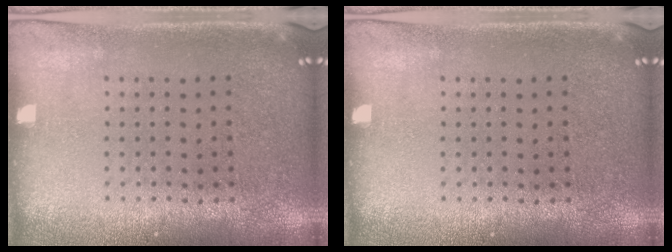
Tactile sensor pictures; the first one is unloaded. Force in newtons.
{"total": 0.0}